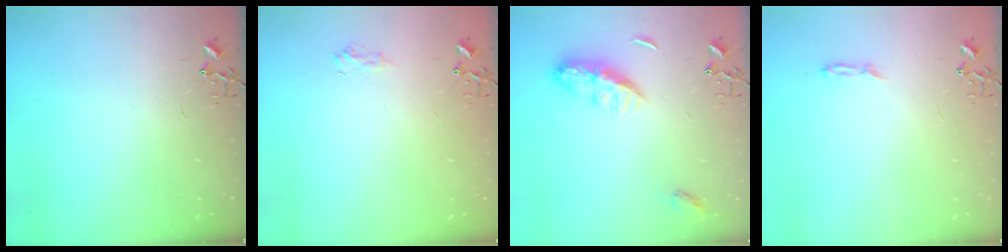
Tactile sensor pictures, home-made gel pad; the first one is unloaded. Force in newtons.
{"total": 6.6, "press": 6.6, "slide": 0.8}
{"total": 8.8, "press": 8.8, "slide": 0.0}
{"total": 3.4, "press": 3.3, "slide": 0.5}